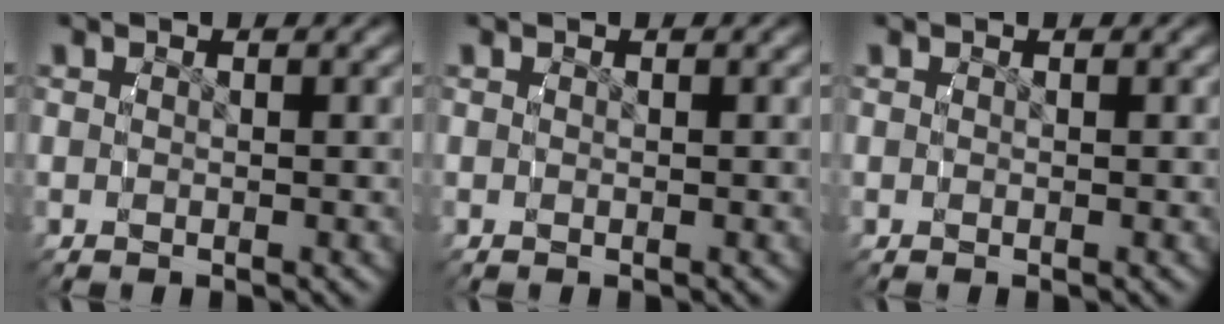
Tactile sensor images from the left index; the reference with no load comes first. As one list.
[{"total": 0.0}, {"total": 0.0}]